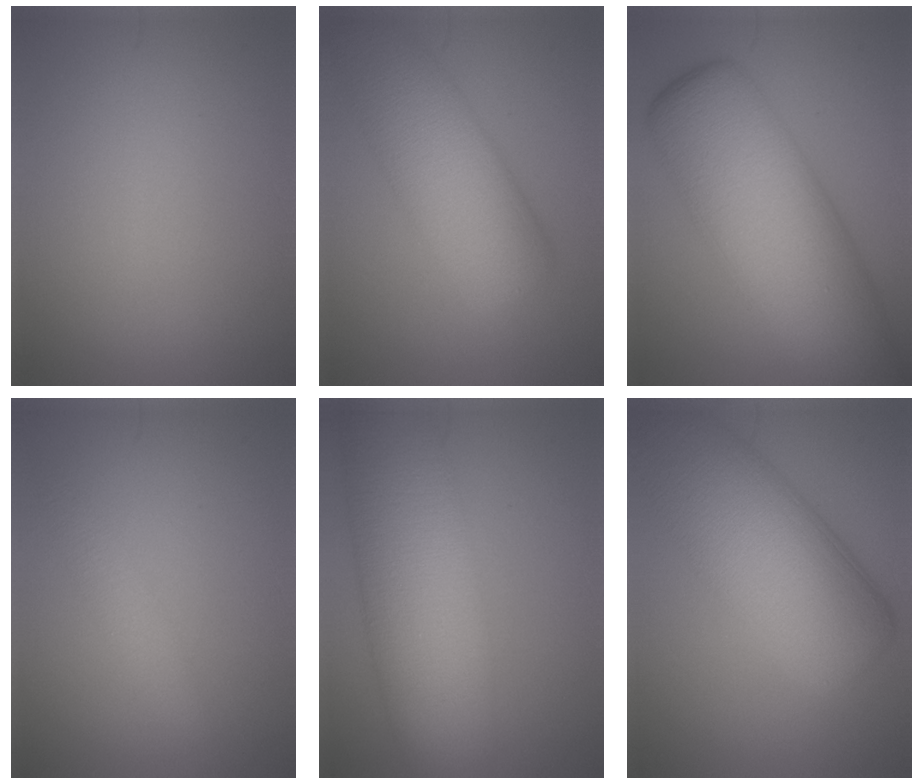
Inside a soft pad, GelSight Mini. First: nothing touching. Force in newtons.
{"total": 8.8, "press": 8.8, "slide": 0.4}
{"total": 13.6, "press": 13.6, "slide": 0.4}
{"total": 1.9, "press": 1.9, "slide": 0.1}
{"total": 12.4, "press": 12.4, "slide": 0.6}
{"total": 13.0, "press": 12.9, "slide": 0.7}